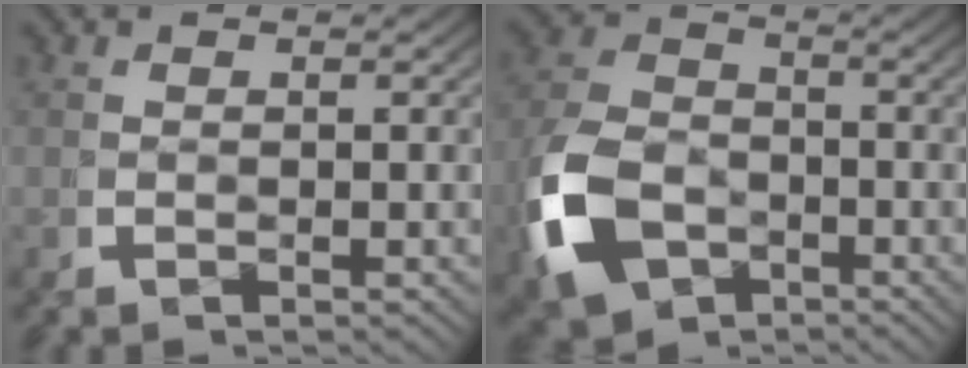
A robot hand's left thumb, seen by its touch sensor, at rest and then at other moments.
{"total": 9.4, "force": [-3.0, 7.1, 5.4], "torque": [-0.136, -0.039, -0.036]}